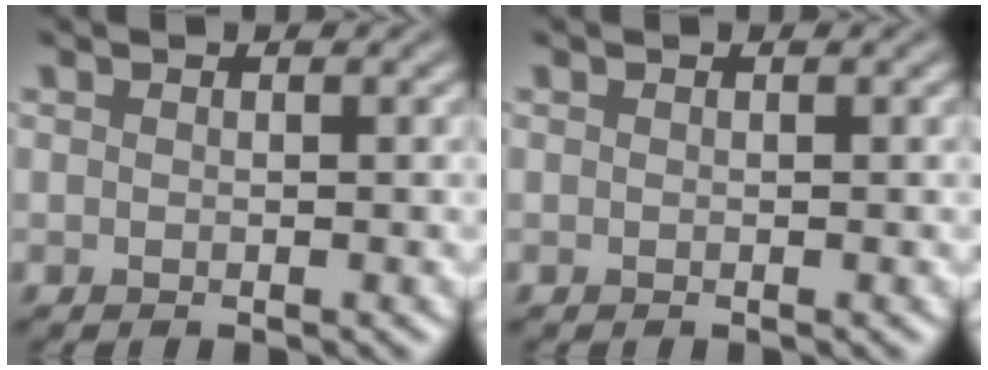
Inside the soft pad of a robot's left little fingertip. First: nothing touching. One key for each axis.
{"total": 0.0}